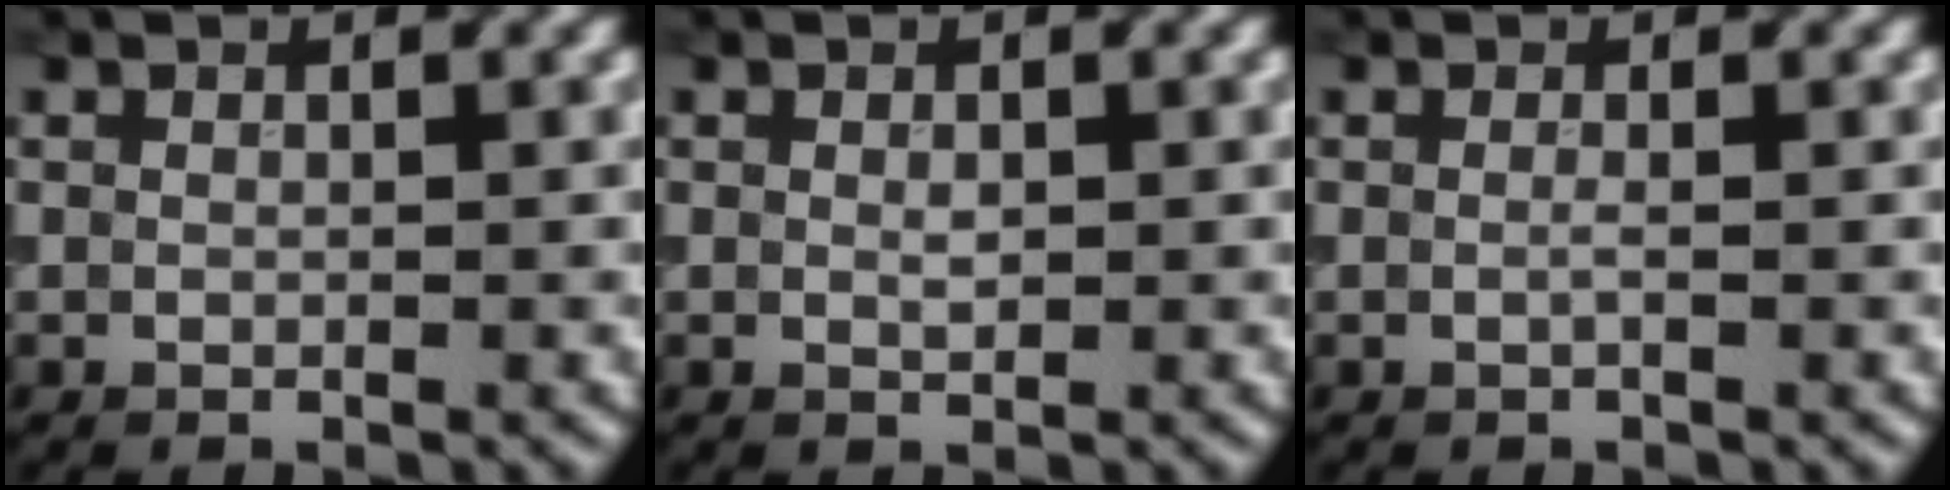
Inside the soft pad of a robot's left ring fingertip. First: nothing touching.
{"total": 0.9, "force": [0.1, 0.4, 0.8], "torque": [-0.014, -0.001, 0.003]}
{"total": 0.5, "force": [-0.1, 0.0, 0.5], "torque": [-0.012, -0.005, -0.003]}